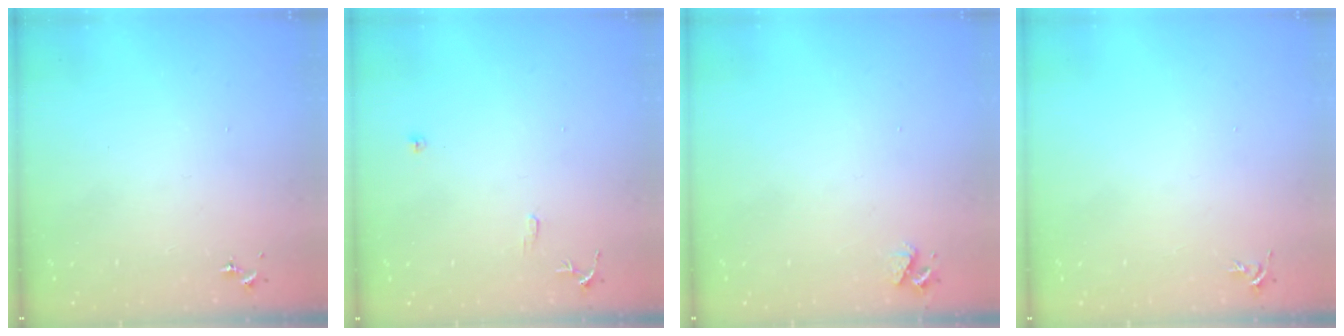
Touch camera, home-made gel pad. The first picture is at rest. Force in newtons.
{"total": 7.1, "press": 7.1, "slide": 0.7}
{"total": 3.3, "press": 3.3, "slide": 0.5}
{"total": 3.7, "press": 3.7, "slide": 0.5}